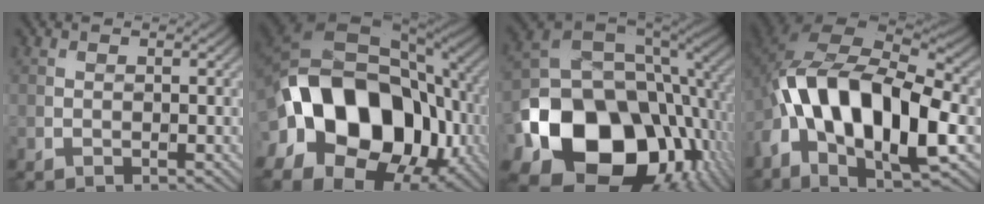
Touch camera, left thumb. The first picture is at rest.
{"total": 20.0, "force": [-3.1, 14.3, 13.6], "torque": [-0.273, -0.034, -0.022]}
{"total": 20.6, "force": [-6.3, 15.2, 12.3], "torque": [-0.263, -0.051, -0.082]}
{"total": 17.4, "force": [-3.3, 9.0, 14.5], "torque": [-0.283, -0.003, -0.058]}